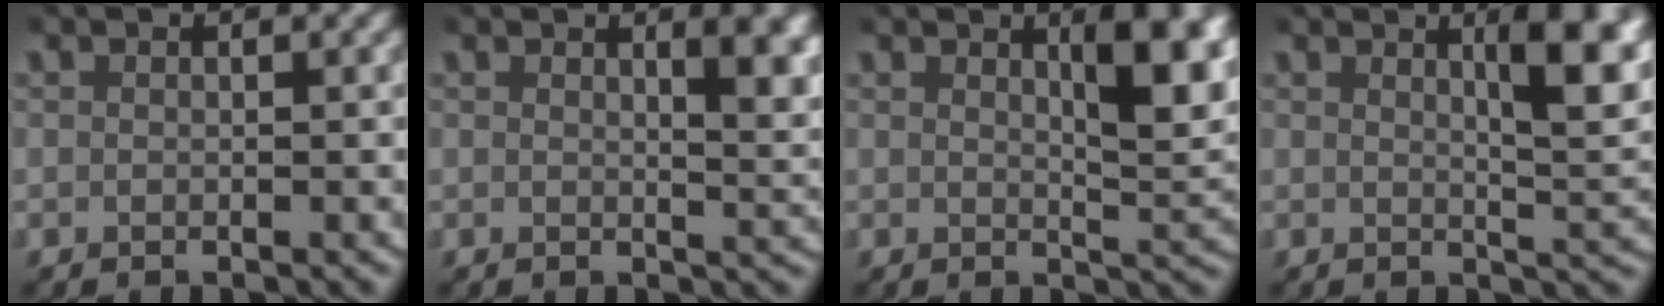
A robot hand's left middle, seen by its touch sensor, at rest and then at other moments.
{"total": 3.4, "force": [1.5, 0.6, 3.0], "torque": [-0.034, -0.008, 0.024]}
{"total": 5.5, "force": [2.1, 1.2, 4.9], "torque": [-0.061, -0.005, 0.033]}
{"total": 6.1, "force": [2.4, 1.2, 5.5], "torque": [-0.073, -0.001, 0.036]}